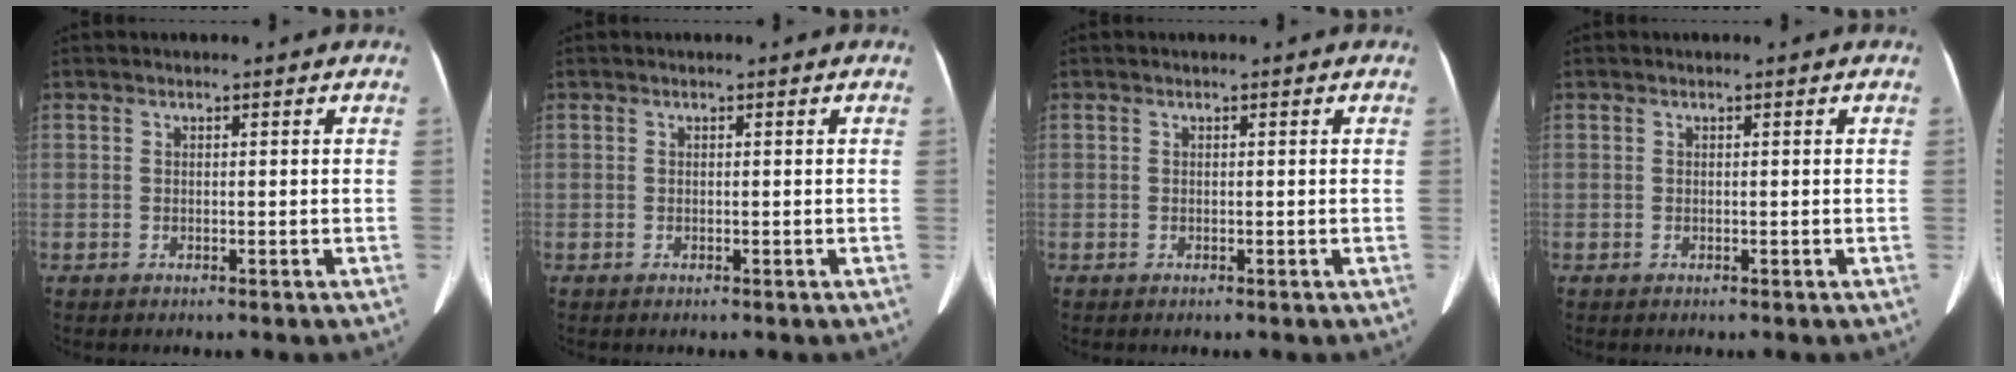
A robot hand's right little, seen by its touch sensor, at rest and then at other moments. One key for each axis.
{"total": 0.0}
{"total": 0.0}
{"total": 0.0}